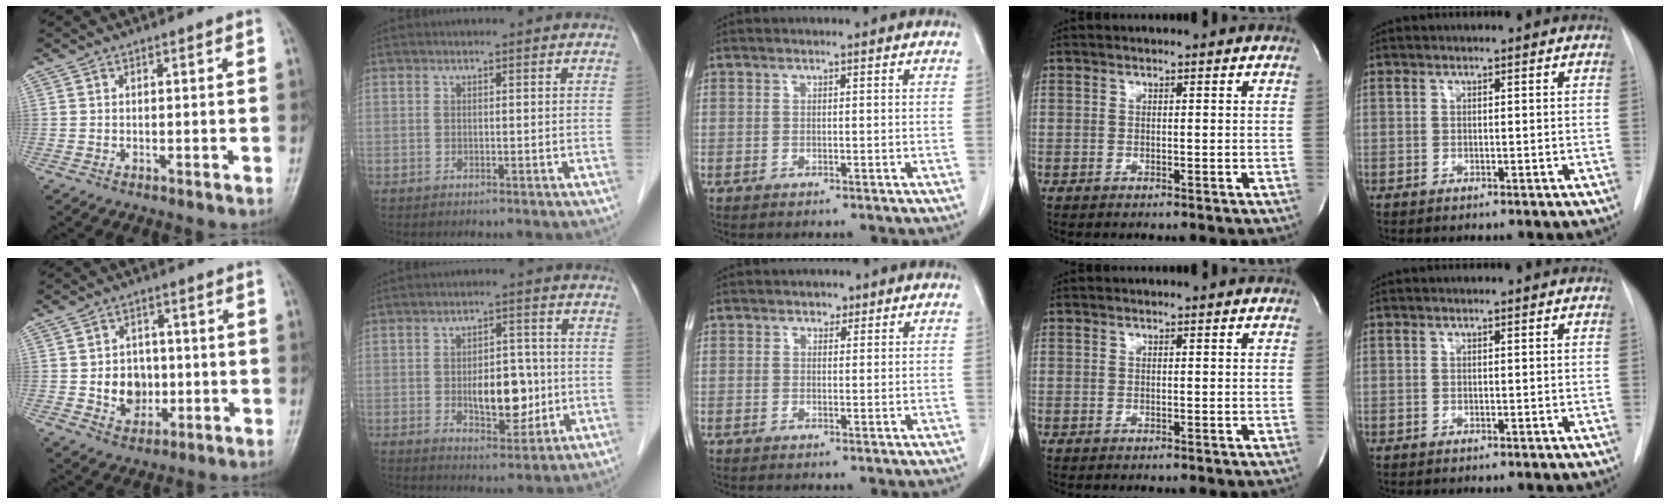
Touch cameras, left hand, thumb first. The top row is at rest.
{"thumb": {"total": 7.8, "force": [-0.8, 6.5, 4.2], "torque": [-0.029, 0.008, -0.010]}, "index": {"total": 7.8, "force": [-1.0, 3.9, 6.7], "torque": [-0.101, 0.000, -0.009]}, "middle": {"total": 1.3, "force": [0.8, 0.9, 0.3], "torque": [-0.002, -0.001, 0.010]}}